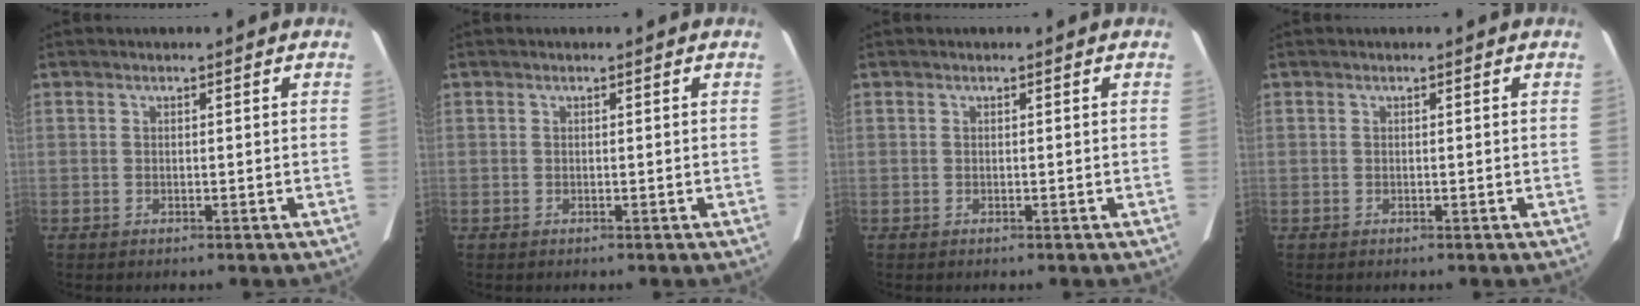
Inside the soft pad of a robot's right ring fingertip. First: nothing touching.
{"total": 0.0}
{"total": 0.0}
{"total": 0.0}